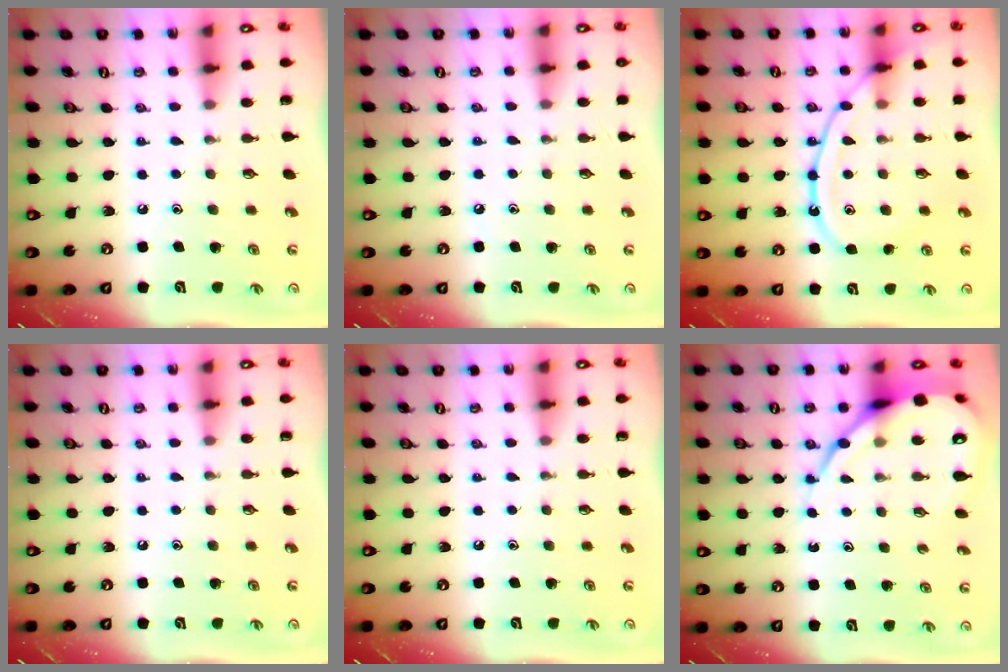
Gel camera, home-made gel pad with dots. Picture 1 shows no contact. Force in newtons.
{"total": 3.2, "press": 3.1, "slide": 0.5}
{"total": 12.6, "press": 12.5, "slide": 1.4}
{"total": 0.0}
{"total": 0.0}
{"total": 12.4, "press": 12.3, "slide": 1.4}